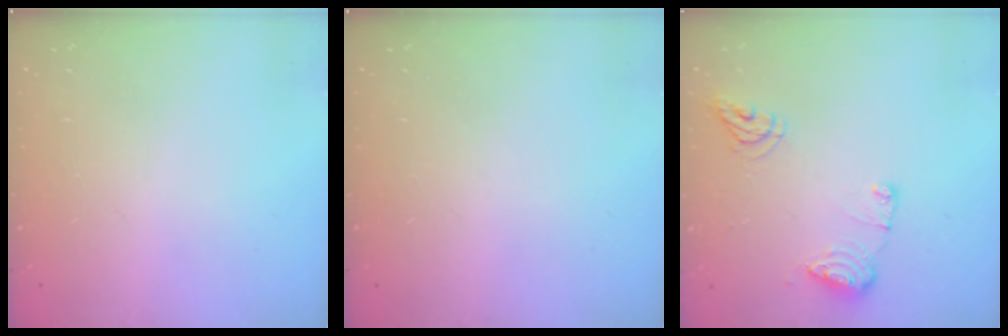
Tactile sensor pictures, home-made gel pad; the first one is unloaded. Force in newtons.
{"total": 0.0}
{"total": 9.4, "press": 9.4, "slide": 0.3}